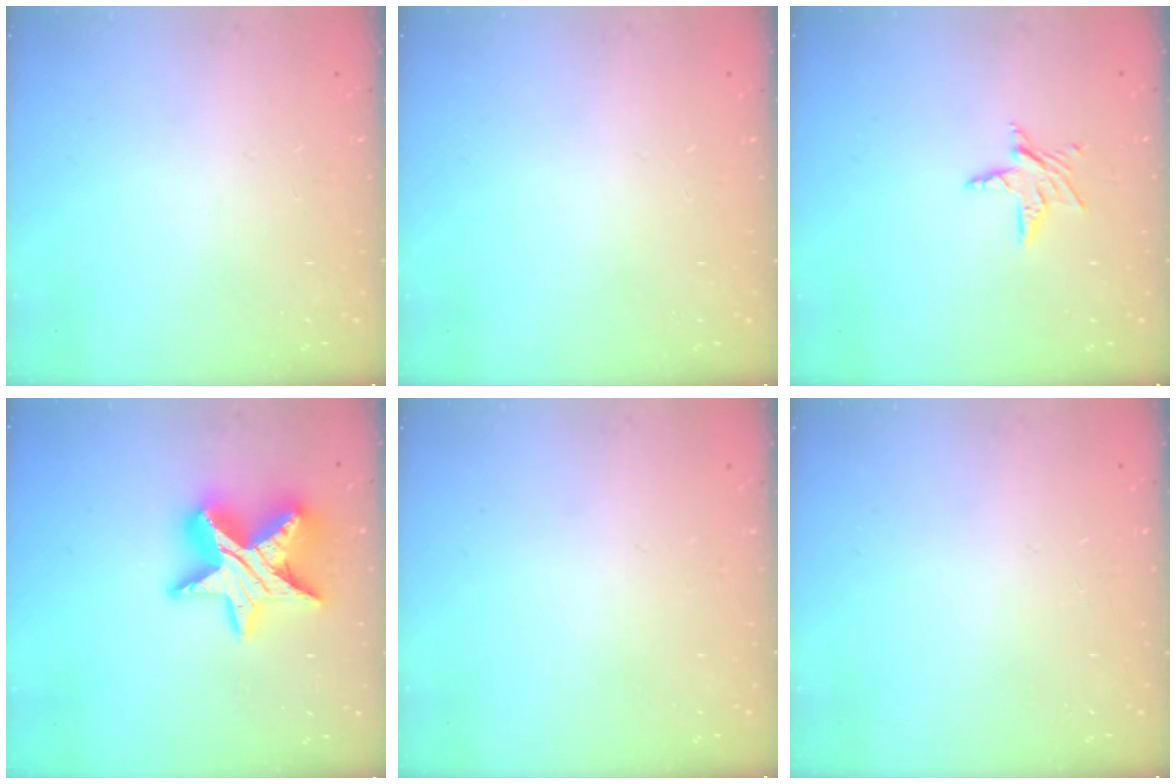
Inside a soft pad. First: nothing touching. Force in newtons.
{"total": 0.0}
{"total": 6.4, "press": 6.4, "slide": 0.4}
{"total": 18.2, "press": 18.2, "slide": 1.2}
{"total": 0.0}
{"total": 0.0}